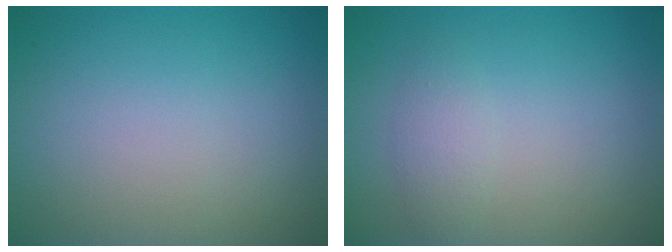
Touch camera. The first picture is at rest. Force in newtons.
{"total": 1.6, "press": 1.6, "slide": 0.0}